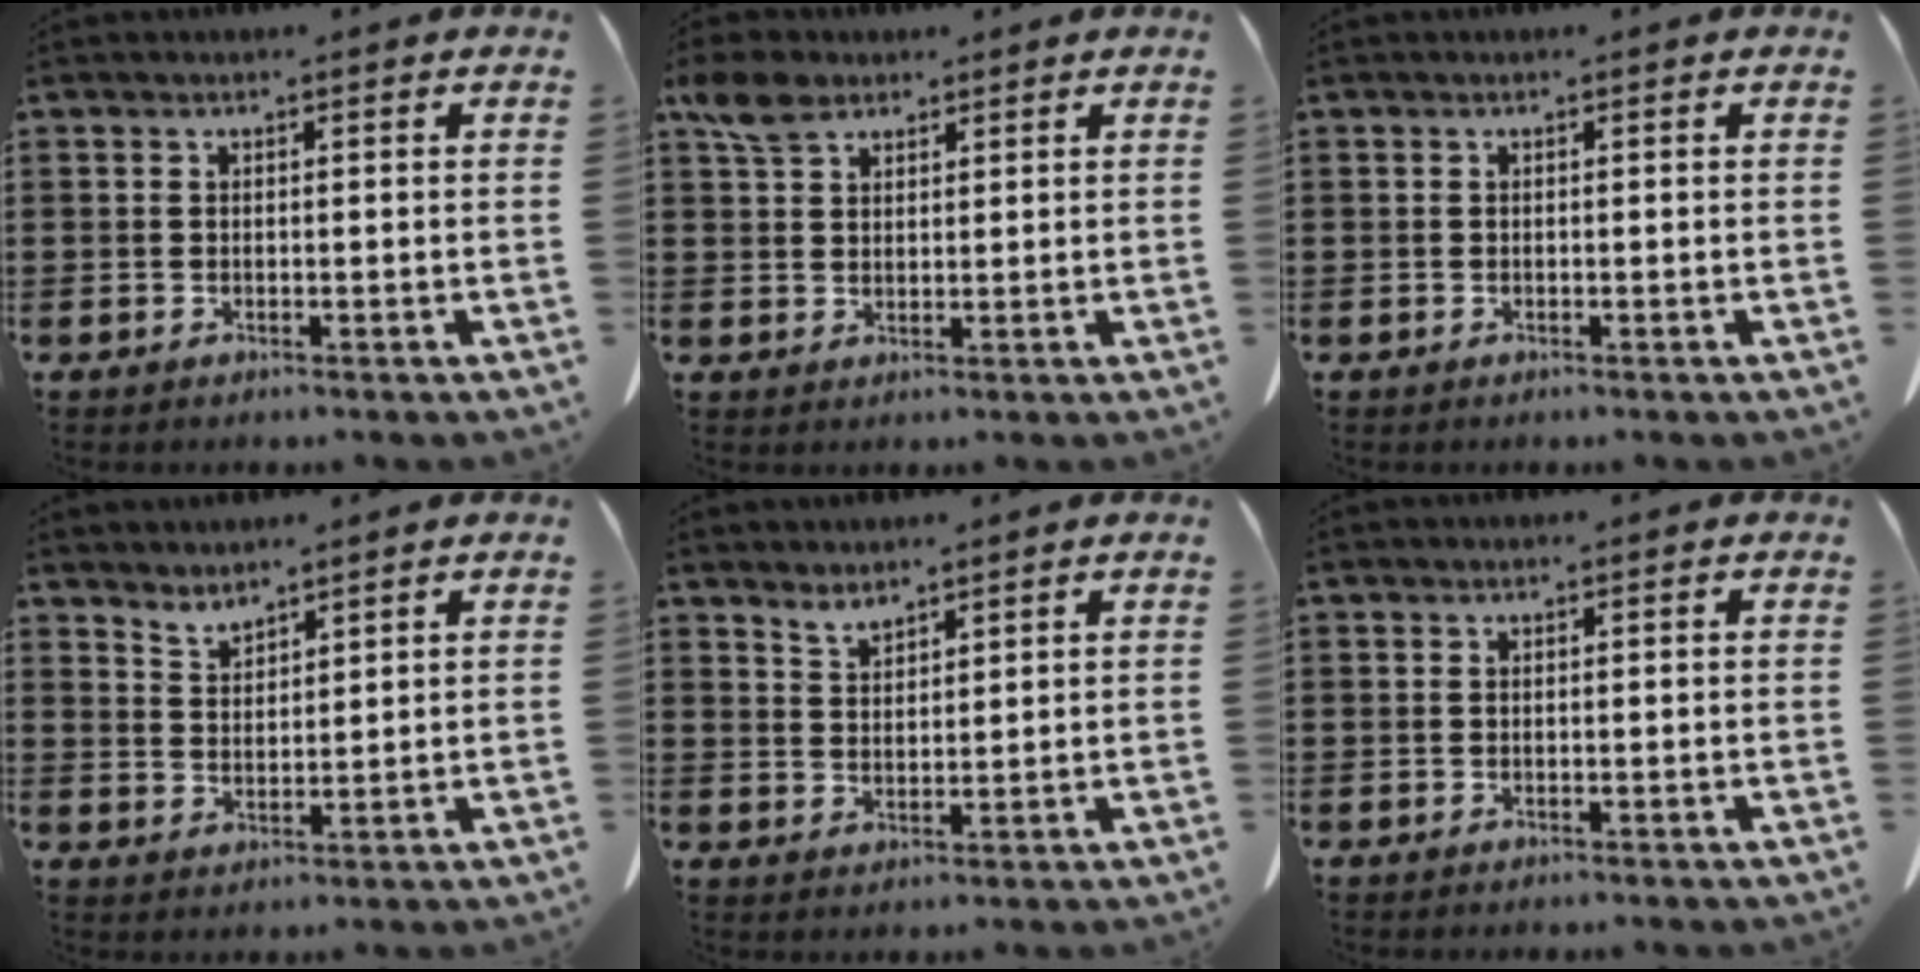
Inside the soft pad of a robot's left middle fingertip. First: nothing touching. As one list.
[{"total": 4.8, "force": [3.3, 2.9, 2.0], "torque": [-0.044, 0.003, 0.062]}, {"total": 0.0}, {"total": 2.9, "force": [2.9, 0.2, -0.2], "torque": [-0.006, -0.013, 0.056]}, {"total": 2.5, "force": [2.5, 0.3, 0.2], "torque": [-0.009, -0.007, 0.049]}, {"total": 0.0}]